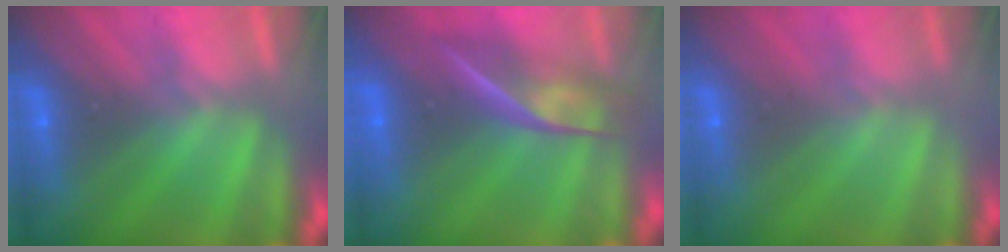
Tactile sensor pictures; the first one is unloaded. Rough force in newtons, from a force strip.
{"total": 2.5}
{"total": 4.2}